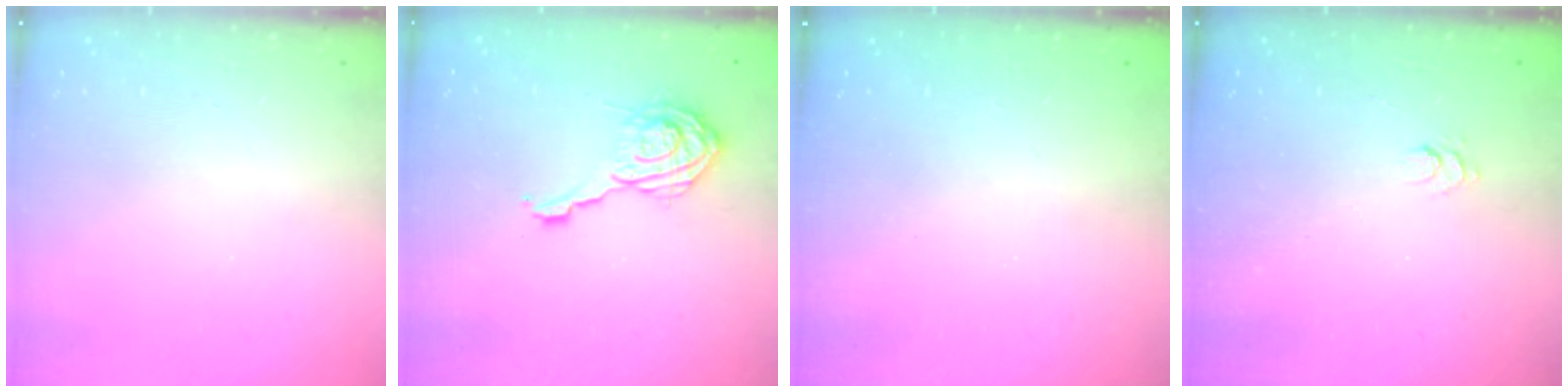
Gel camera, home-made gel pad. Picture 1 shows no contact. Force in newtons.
{"total": 11.2, "press": 11.2, "slide": 1.3}
{"total": 2.5, "press": 2.4, "slide": 0.8}
{"total": 2.5, "press": 2.0, "slide": 1.4}